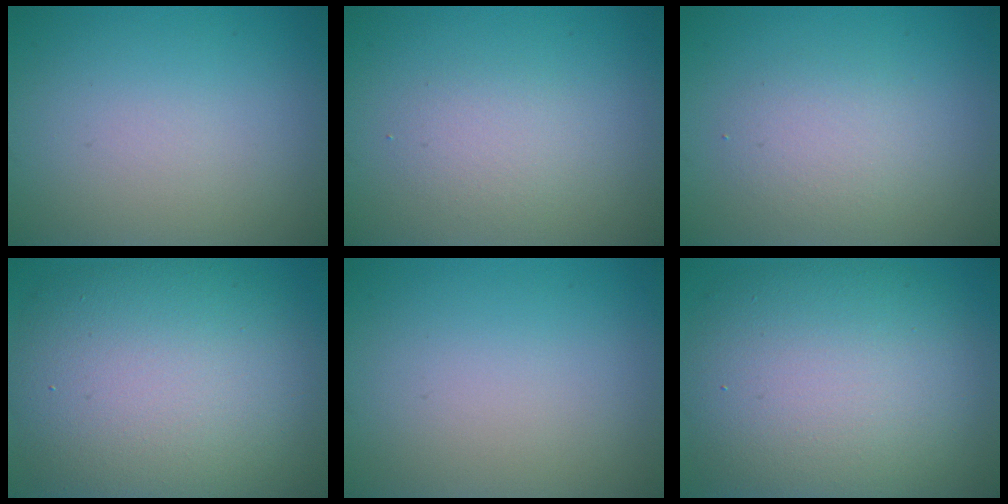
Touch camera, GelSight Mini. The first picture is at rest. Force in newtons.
{"total": 1.8, "press": 1.8, "slide": 0.1}
{"total": 2.4, "press": 2.4, "slide": 0.1}
{"total": 12.7, "press": 12.6, "slide": 0.8}
{"total": 0.0}
{"total": 12.0, "press": 12.0, "slide": 0.8}